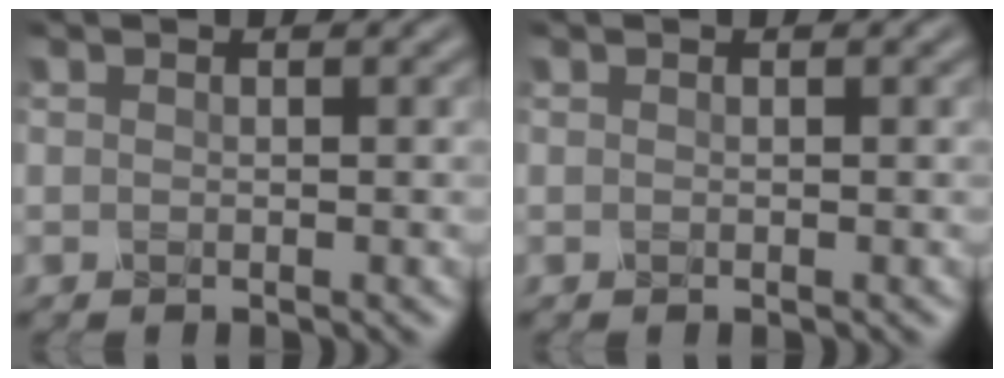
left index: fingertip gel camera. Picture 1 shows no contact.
{"total": 0.0}